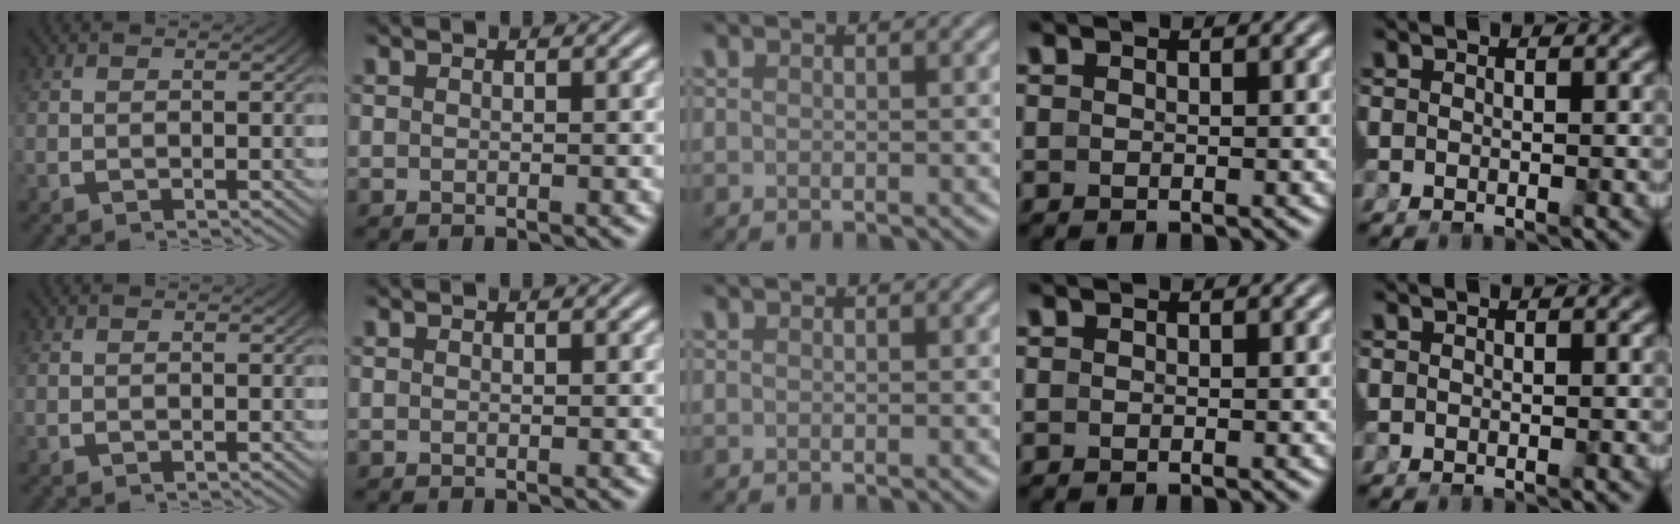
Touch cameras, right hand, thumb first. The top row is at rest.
{}